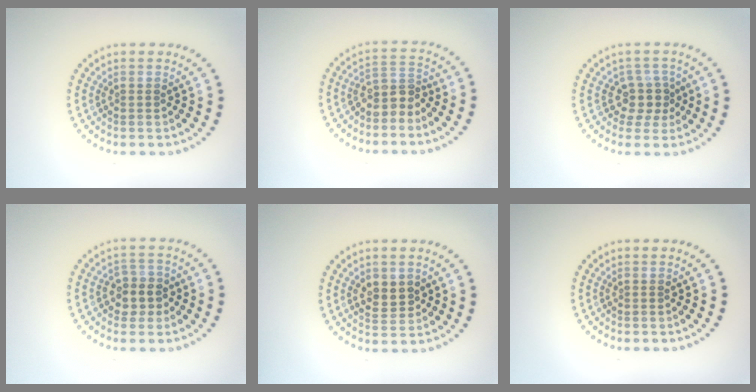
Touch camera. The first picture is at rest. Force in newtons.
{"total": 2.5, "press": 1.9, "slide": 1.7}
{"total": 2.5, "press": 2.0, "slide": 1.6}
{"total": 2.5, "press": 2.3, "slide": 0.9}
{"total": 2.4, "press": 2.4, "slide": 0.3}
{"total": 0.0}